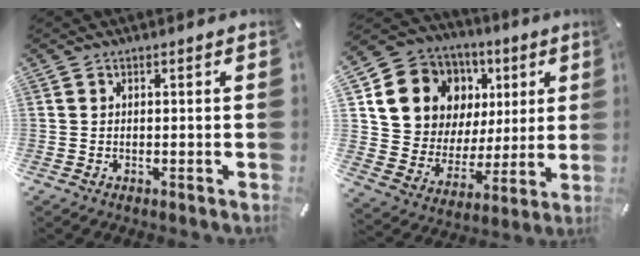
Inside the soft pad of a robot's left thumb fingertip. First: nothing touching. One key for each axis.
{"total": 14.2, "fx": 6.7, "fy": 11.8, "fz": 4.4, "tx": -0.086, "ty": -0.046, "tz": 0.138}